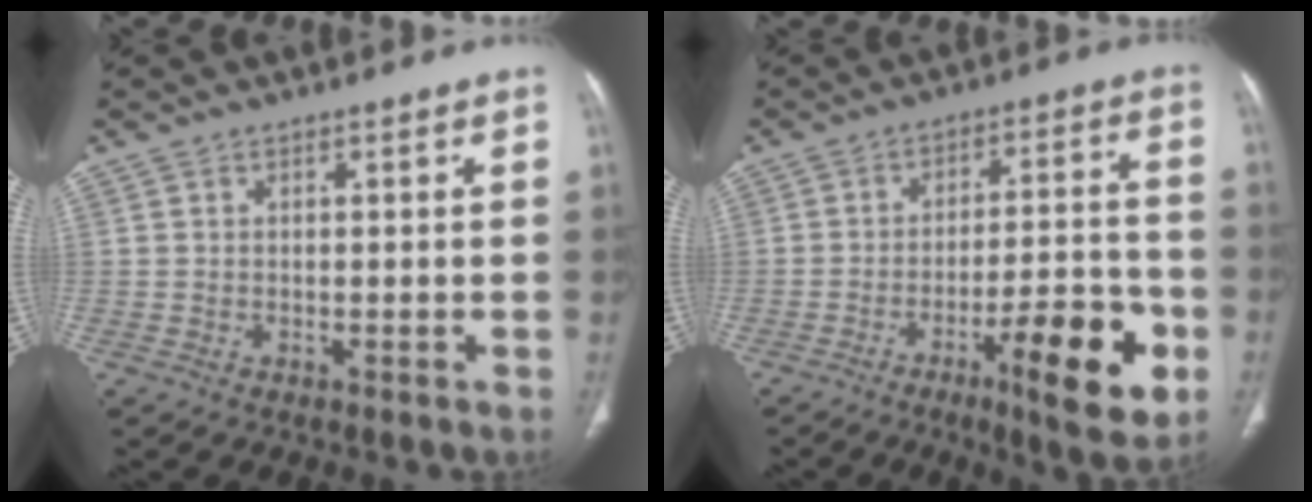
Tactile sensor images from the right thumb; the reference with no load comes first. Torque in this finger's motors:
{"motor_torque": [0.16, 0.42, 1.15, -0.65, 0.08]}